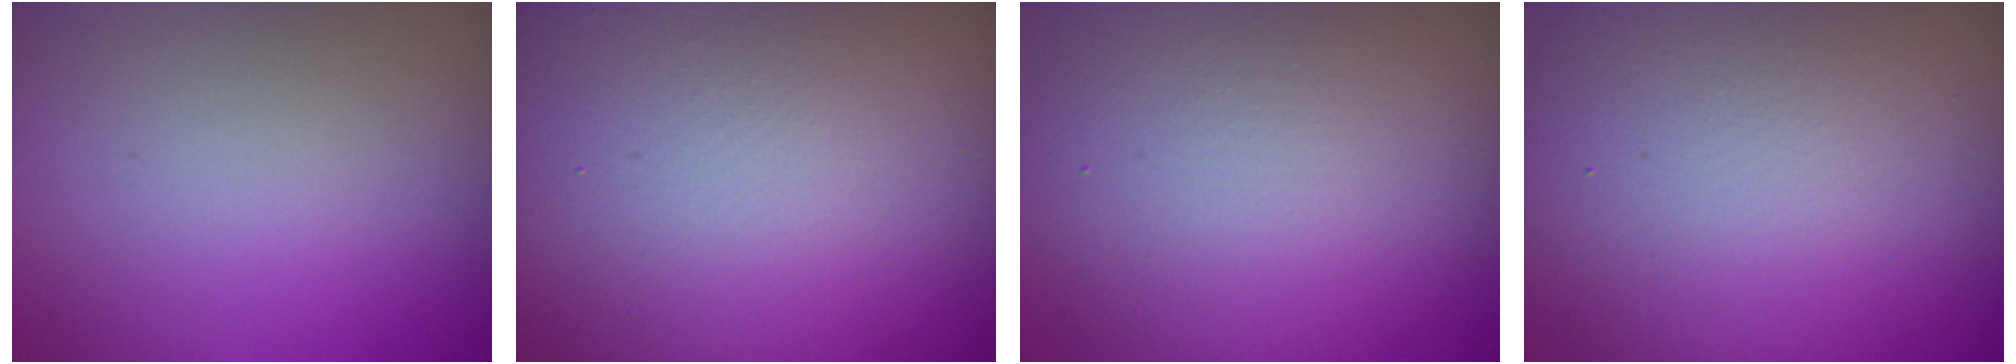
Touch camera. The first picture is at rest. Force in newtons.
{"total": 24.2, "press": 24.2, "slide": 1.2}
{"total": 10.9, "press": 10.9, "slide": 0.6}
{"total": 13.8, "press": 13.7, "slide": 1.4}